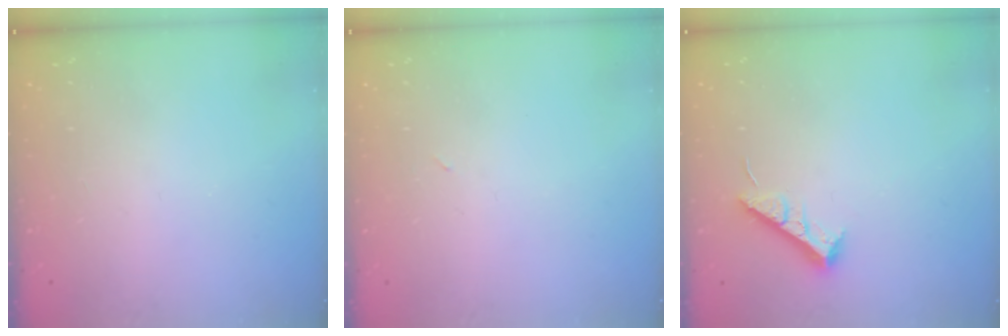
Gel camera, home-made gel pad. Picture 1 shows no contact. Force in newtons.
{"total": 2.4, "press": 2.3, "slide": 0.8}
{"total": 7.3, "press": 7.3, "slide": 0.6}